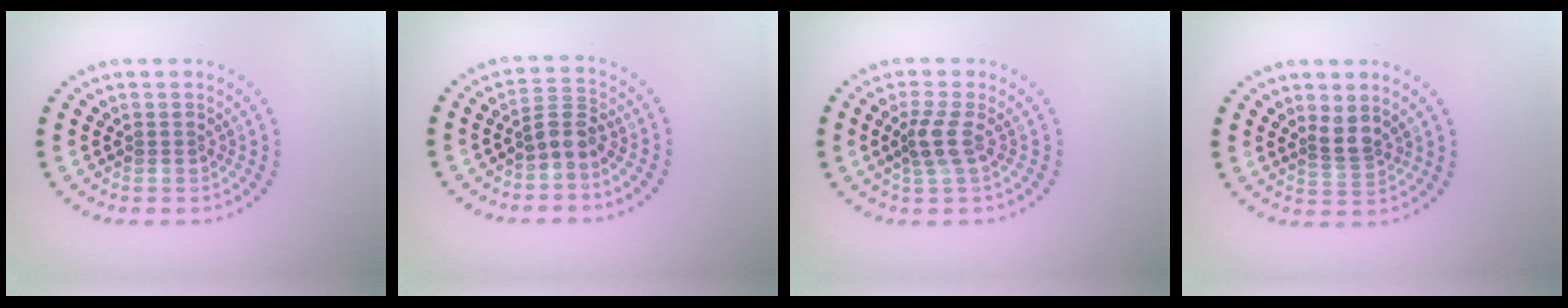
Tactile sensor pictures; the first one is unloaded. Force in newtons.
{"total": 2.3, "press": 1.8, "slide": 1.3}
{"total": 2.4, "press": 1.8, "slide": 1.6}
{"total": 2.2, "press": 1.7, "slide": 1.3}